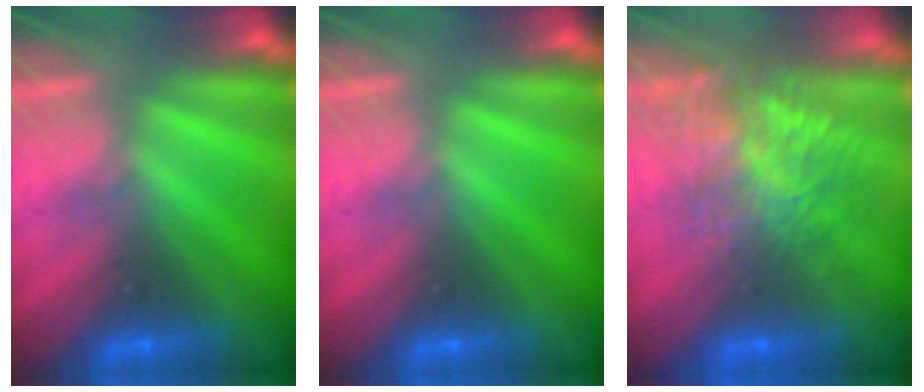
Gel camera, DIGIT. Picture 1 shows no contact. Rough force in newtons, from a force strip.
{"total": 0.0}
{"total": 7.9}